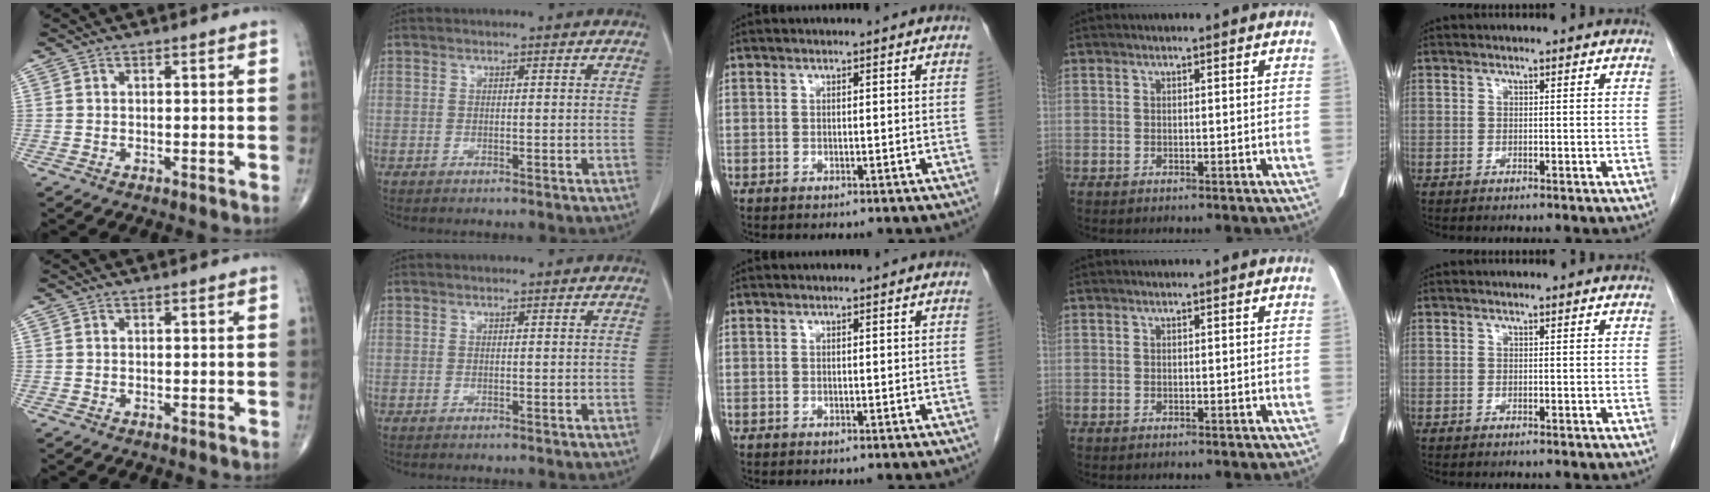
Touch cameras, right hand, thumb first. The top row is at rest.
{}